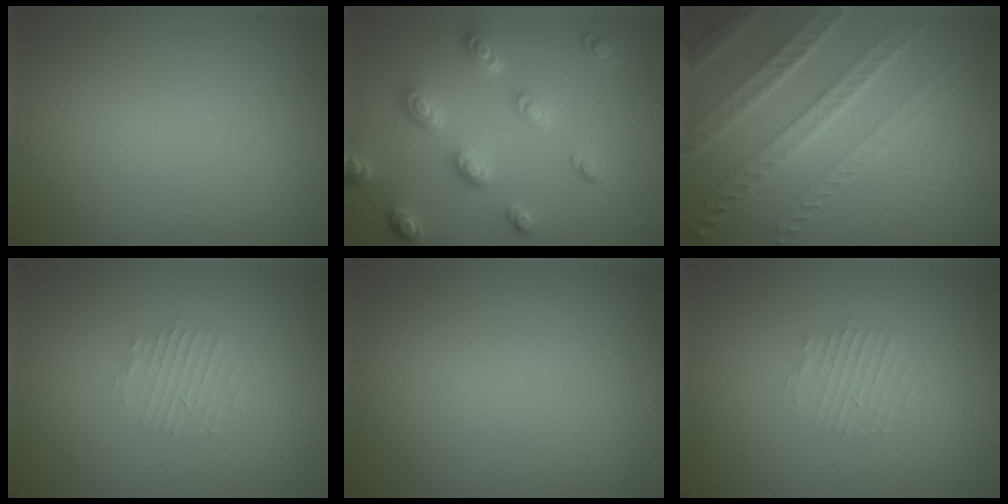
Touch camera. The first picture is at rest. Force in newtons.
{"total": 4.6, "press": 3.5, "slide": 3.0}
{"total": 7.6, "press": 5.2, "slide": 5.5}
{"total": 1.6, "press": 1.5, "slide": 0.3}
{"total": 0.0}
{"total": 1.6, "press": 1.5, "slide": 0.3}